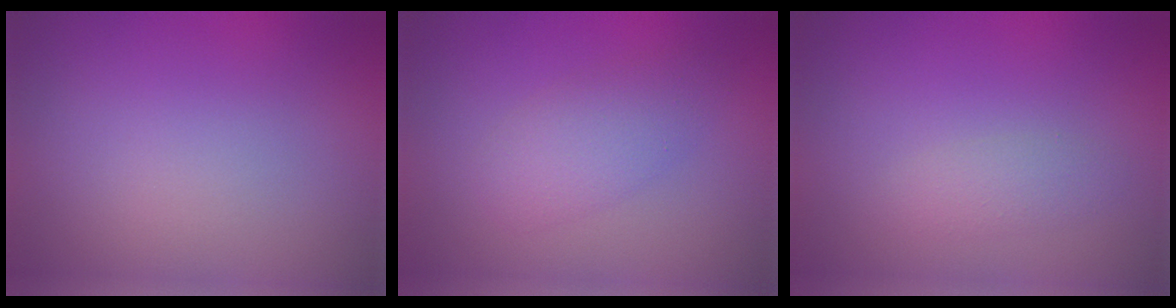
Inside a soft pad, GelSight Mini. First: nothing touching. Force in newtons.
{"total": 3.0, "press": 3.0, "slide": 0.1}
{"total": 1.3, "press": 1.3, "slide": 0.1}